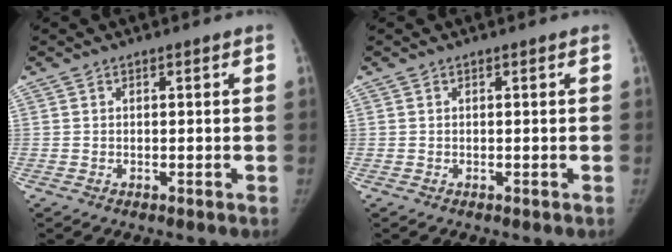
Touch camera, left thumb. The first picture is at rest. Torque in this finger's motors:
{"motor_torque": [0.01, 0.01, 0.01, -0.01, 0.00]}